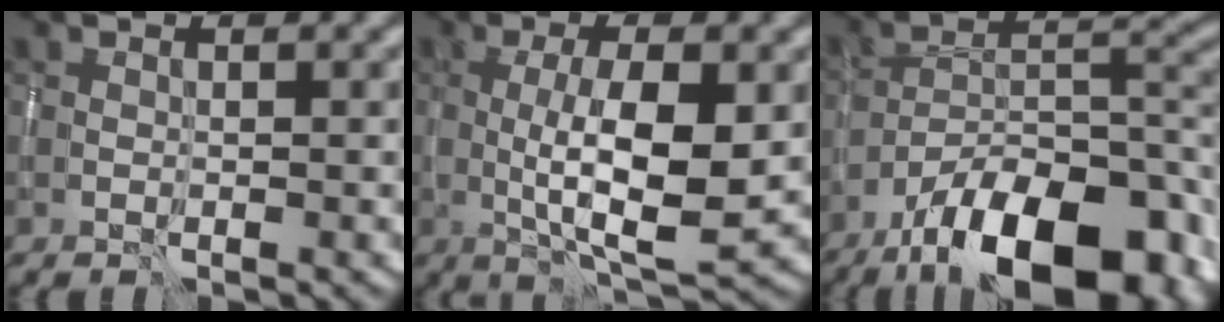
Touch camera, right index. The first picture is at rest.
{"total": 7.4, "force": [-0.5, 2.0, 7.1], "torque": [-0.119, -0.007, -0.004]}
{"total": 16.3, "force": [-11.3, 6.3, 9.9], "torque": [-0.170, -0.003, -0.169]}